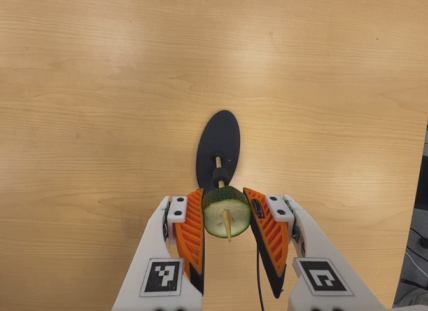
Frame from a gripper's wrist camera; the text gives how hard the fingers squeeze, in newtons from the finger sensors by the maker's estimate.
{"total": 9.9, "left": 8.9, "right": 10.9}